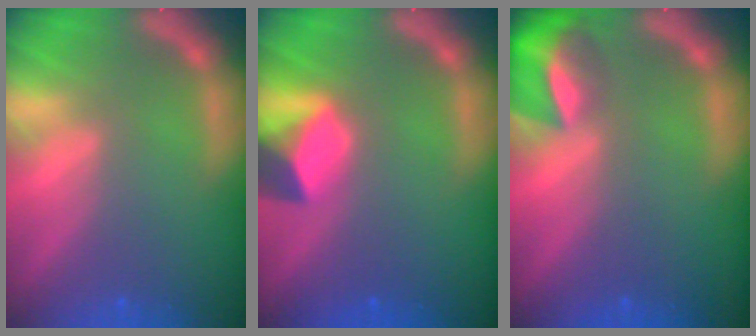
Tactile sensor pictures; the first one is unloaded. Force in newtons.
{"total": 4.4}
{"total": 6.0}